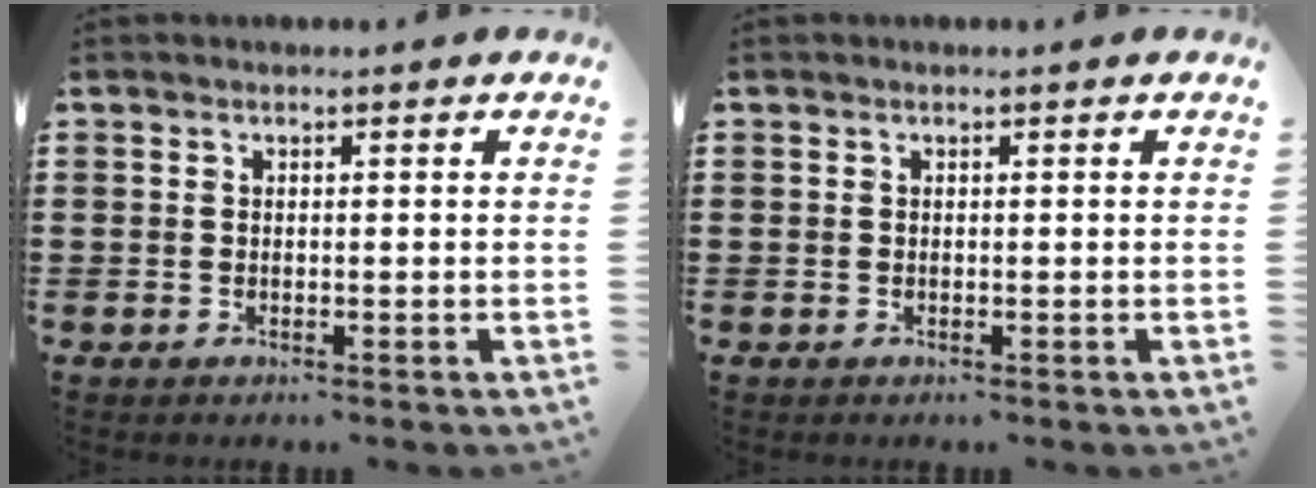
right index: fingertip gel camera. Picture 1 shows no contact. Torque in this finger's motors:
{"motor_torque": [-0.01, 0.91, 0.00, 0.01]}